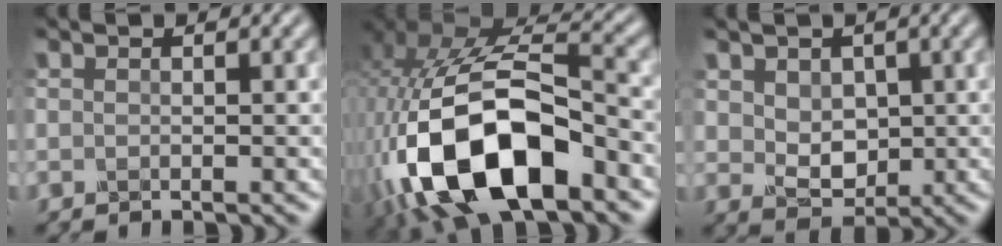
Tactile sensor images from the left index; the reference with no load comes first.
{"total": 14.9, "force": [-5.1, 7.9, 11.6], "torque": [-0.238, -0.025, -0.082]}
{"total": 2.6, "force": [0.7, 2.2, 1.3], "torque": [-0.032, -0.010, 0.016]}